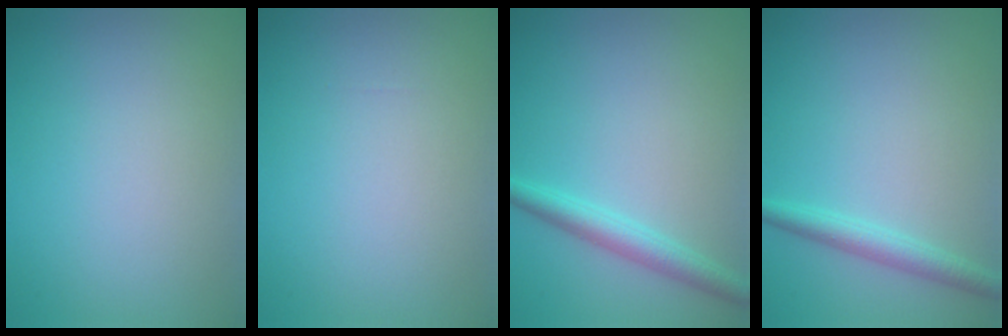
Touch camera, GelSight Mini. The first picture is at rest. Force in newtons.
{"total": 0.0}
{"total": 2.8, "press": 2.8, "slide": 0.1}
{"total": 2.3, "press": 2.3, "slide": 0.1}